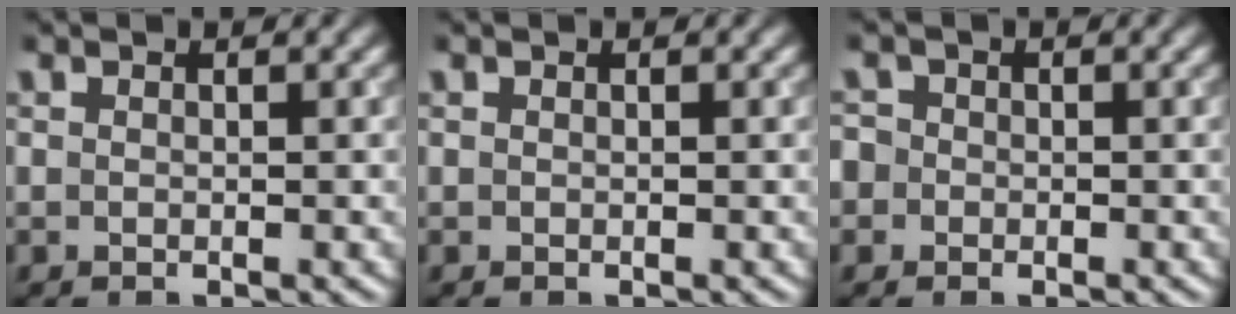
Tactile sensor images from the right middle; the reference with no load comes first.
{"total": 0.0}
{"total": 2.0, "force": [-0.2, 1.9, 0.4], "torque": [0.007, 0.013, -0.023]}